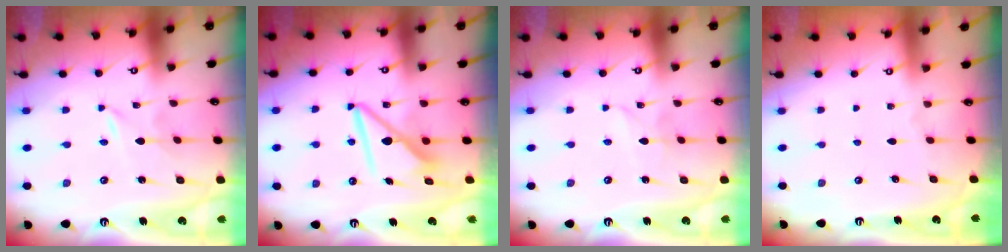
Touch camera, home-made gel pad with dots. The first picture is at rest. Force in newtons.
{"total": 9.0, "press": 9.0, "slide": 0.6}
{"total": 2.3, "press": 2.3, "slide": 0.0}
{"total": 0.0}